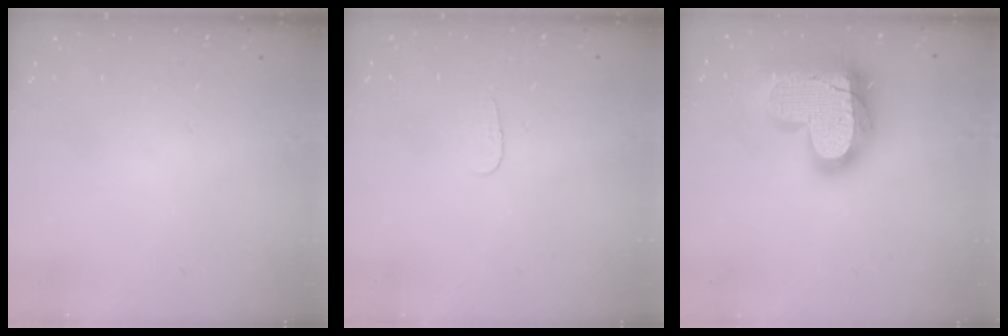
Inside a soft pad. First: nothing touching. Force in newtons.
{"total": 2.8, "press": 2.8, "slide": 0.3}
{"total": 23.4, "press": 23.3, "slide": 1.7}